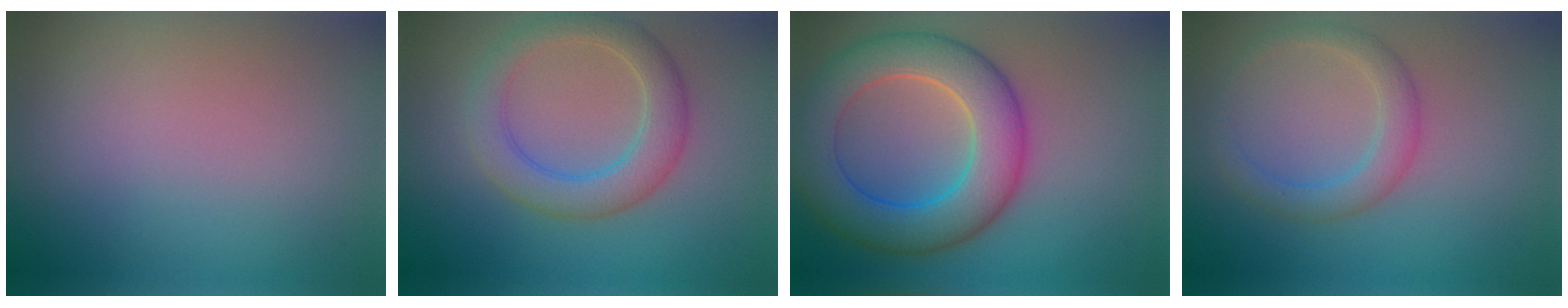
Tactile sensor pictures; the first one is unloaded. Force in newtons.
{"total": 4.5, "press": 4.5, "slide": 0.1}
{"total": 8.7, "press": 8.7, "slide": 0.4}
{"total": 2.8, "press": 2.8, "slide": 0.1}